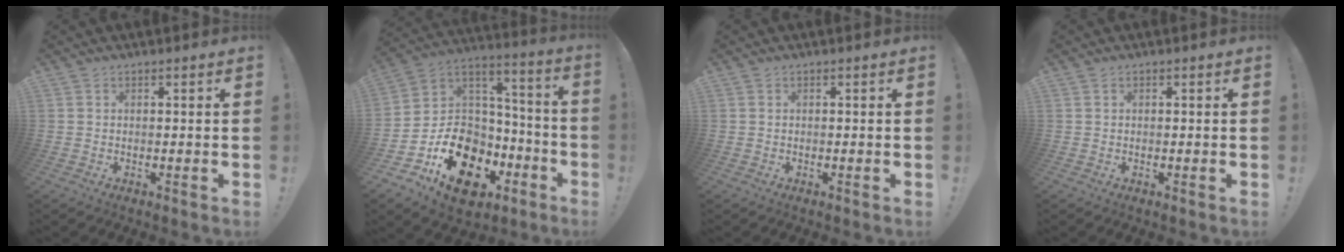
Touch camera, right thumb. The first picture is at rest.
{"total": 18.8, "force": [-9.4, 13.6, 9.1], "torque": [-0.131, 0.054, -0.138]}
{"total": 0.0}
{"total": 0.0}